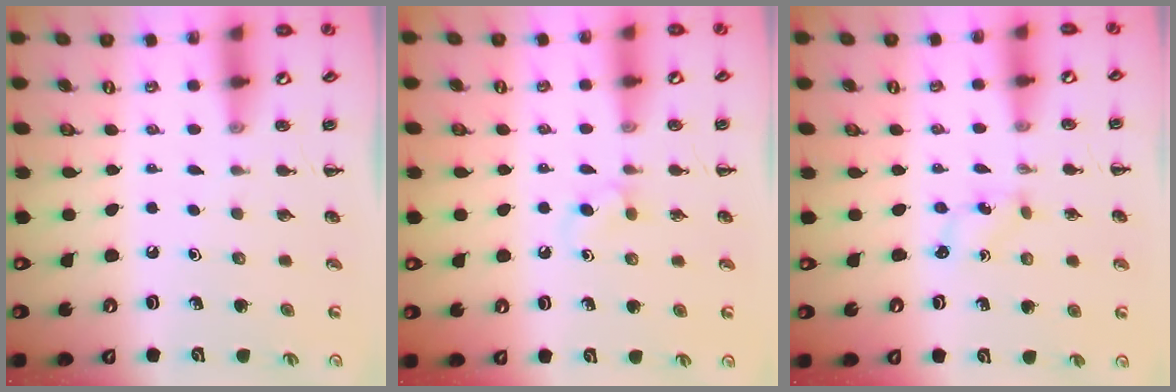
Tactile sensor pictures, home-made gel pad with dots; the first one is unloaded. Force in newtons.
{"total": 2.9, "press": 2.6, "slide": 1.3}
{"total": 0.0}